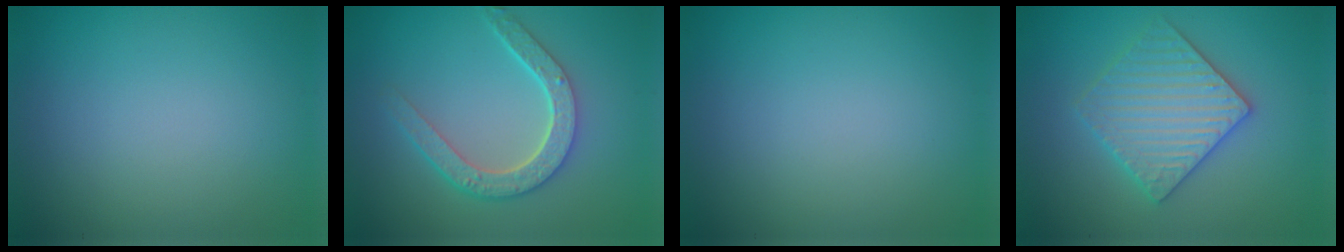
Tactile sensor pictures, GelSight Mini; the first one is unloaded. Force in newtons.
{"total": 4.5, "press": 3.6, "slide": 2.7}
{"total": 0.0}
{"total": 5.2, "press": 5.1, "slide": 1.0}